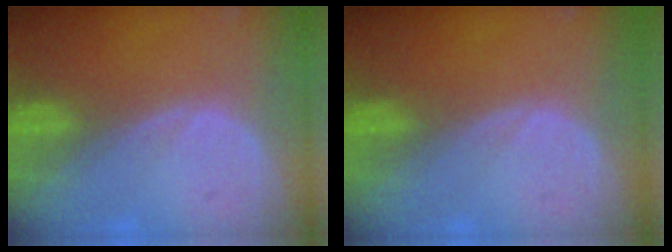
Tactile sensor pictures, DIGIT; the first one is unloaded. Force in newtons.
{"total": 0.0}